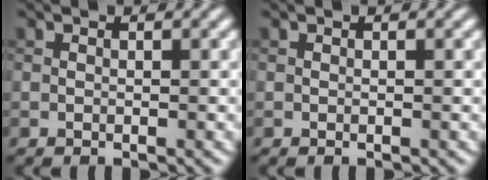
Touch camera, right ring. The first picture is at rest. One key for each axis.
{"total": 0.0}